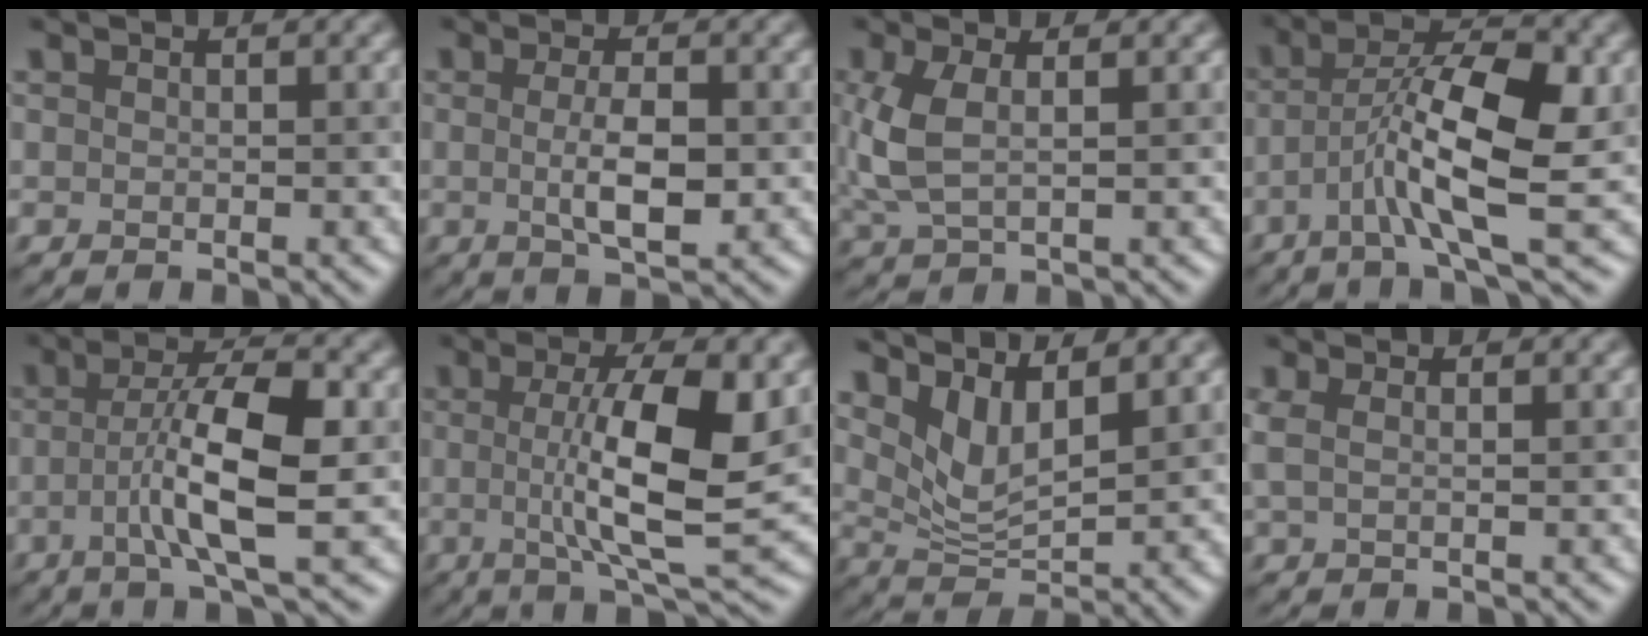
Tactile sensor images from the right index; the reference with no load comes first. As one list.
[{"total": 3.9, "force": [-0.1, 1.1, 3.7], "torque": [-0.073, -0.003, -0.001]}, {"total": 4.2, "force": [0.6, 2.0, 3.7], "torque": [-0.102, 0.002, 0.014]}, {"total": 8.4, "force": [-1.9, 1.9, 8.0], "torque": [-0.141, 0.013, -0.041]}, {"total": 7.2, "force": [-1.0, 1.3, 7.0], "torque": [-0.123, 0.010, -0.022]}, {"total": 9.6, "force": [0.4, 2.4, 9.3], "torque": [-0.146, -0.007, 0.011]}, {"total": 5.2, "force": [3.0, 1.8, 3.8], "torque": [-0.083, -0.014, 0.066]}, {"total": 1.4, "force": [0.5, 0.4, 1.2], "torque": [-0.029, 0.005, 0.010]}]